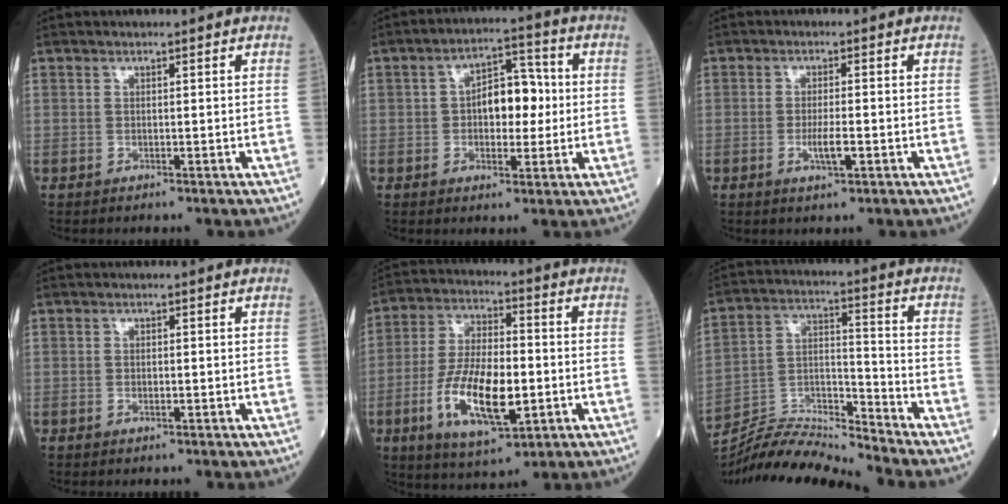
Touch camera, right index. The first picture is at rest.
{"total": 7.8, "force": [0.2, 4.0, 6.7], "torque": [-0.103, 0.023, 0.000]}
{"total": 3.3, "force": [-1.0, 0.5, 3.1], "torque": [-0.057, -0.003, -0.018]}
{"total": 1.0, "force": [-0.3, 0.4, 0.8], "torque": [-0.014, -0.001, -0.006]}
{"total": 14.2, "force": [-3.7, 4.8, 12.9], "torque": [-0.254, -0.010, -0.064]}
{"total": 11.8, "force": [-11.6, -1.4, 1.3], "torque": [-0.023, 0.032, -0.218]}